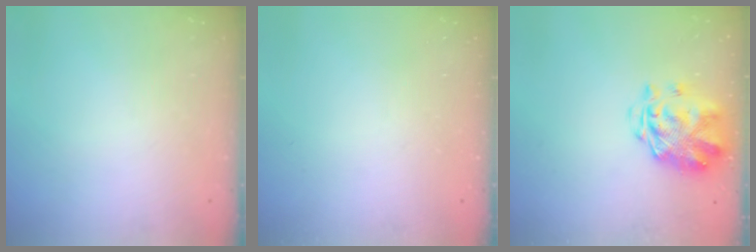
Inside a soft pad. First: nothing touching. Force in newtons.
{"total": 0.0}
{"total": 3.3, "press": 3.0, "slide": 1.5}